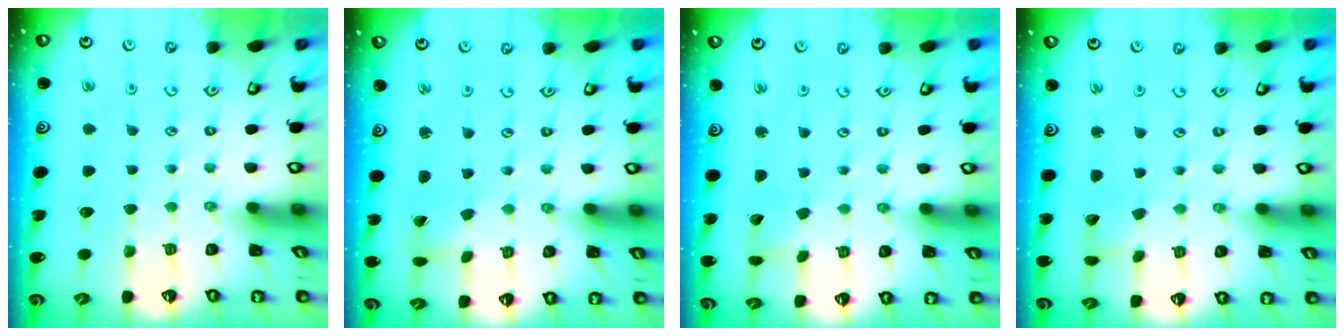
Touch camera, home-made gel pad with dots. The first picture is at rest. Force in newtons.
{"total": 1.5, "press": 1.5, "slide": 0.0}
{"total": 2.6, "press": 2.6, "slide": 0.1}
{"total": 2.6, "press": 2.5, "slide": 0.3}